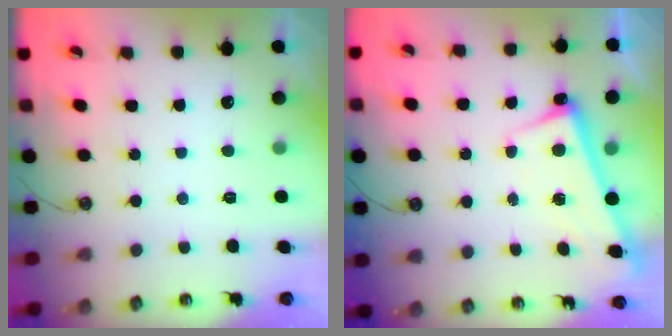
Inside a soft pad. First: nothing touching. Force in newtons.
{"total": 2.4, "press": 2.3, "slide": 0.7}